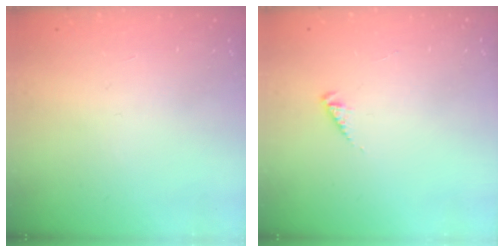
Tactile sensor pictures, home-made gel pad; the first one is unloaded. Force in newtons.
{"total": 1.9, "press": 1.8, "slide": 0.4}